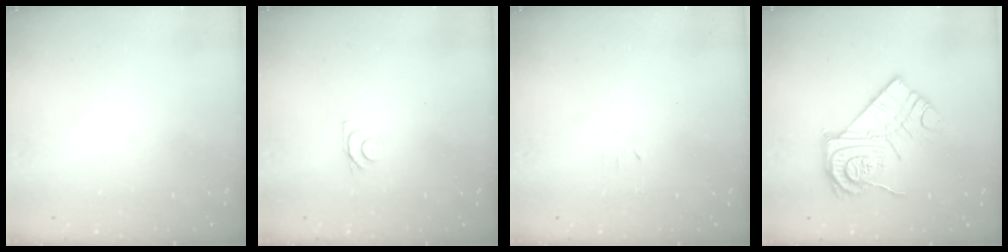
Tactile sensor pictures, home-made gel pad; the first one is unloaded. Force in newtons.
{"total": 4.2, "press": 4.1, "slide": 0.5}
{"total": 2.4, "press": 2.4, "slide": 0.4}
{"total": 14.9, "press": 14.8, "slide": 1.2}